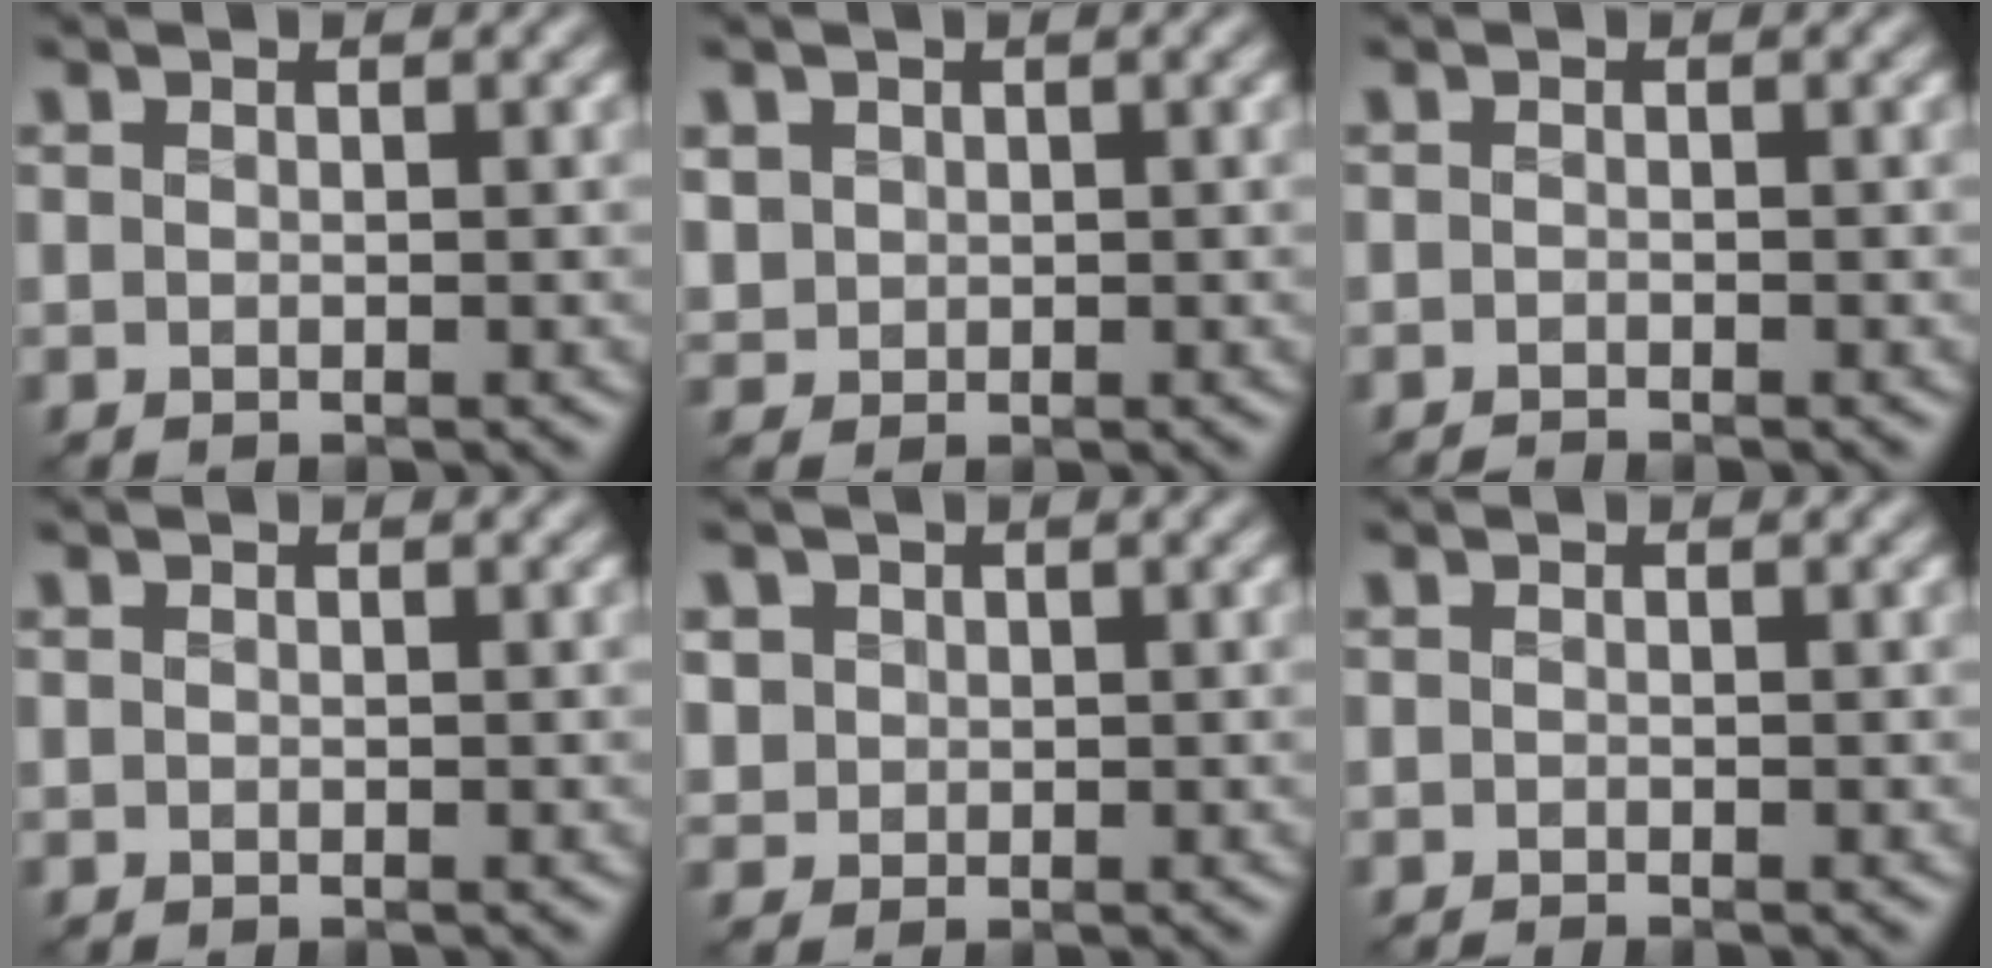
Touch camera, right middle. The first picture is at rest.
{"total": 1.6, "force": [0.5, 1.5, 0.4], "torque": [-0.018, -0.002, 0.014]}
{"total": 0.7, "force": [-0.7, -0.3, 0.0], "torque": [-0.002, 0.000, -0.015]}
{"total": 0.0}
{"total": 2.1, "force": [0.7, 1.9, 0.6], "torque": [-0.028, 0.004, 0.029]}
{"total": 0.6, "force": [-0.6, -0.3, 0.0], "torque": [-0.003, -0.003, -0.013]}